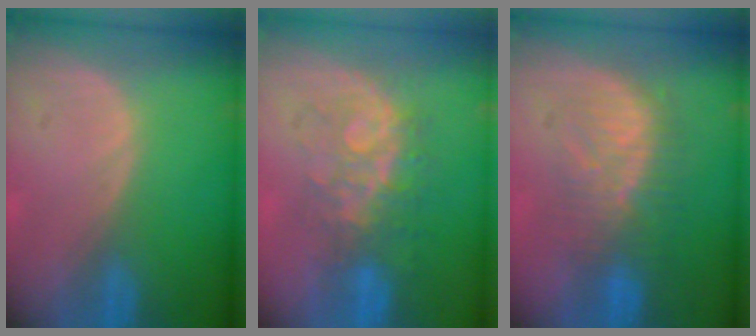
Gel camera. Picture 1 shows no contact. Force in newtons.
{"total": 7.7, "press": 7.4, "slide": 2.1}
{"total": 8.0, "press": 7.8, "slide": 1.6}